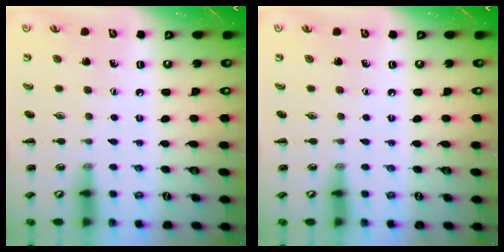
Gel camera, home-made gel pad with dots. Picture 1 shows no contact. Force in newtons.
{"total": 0.0}